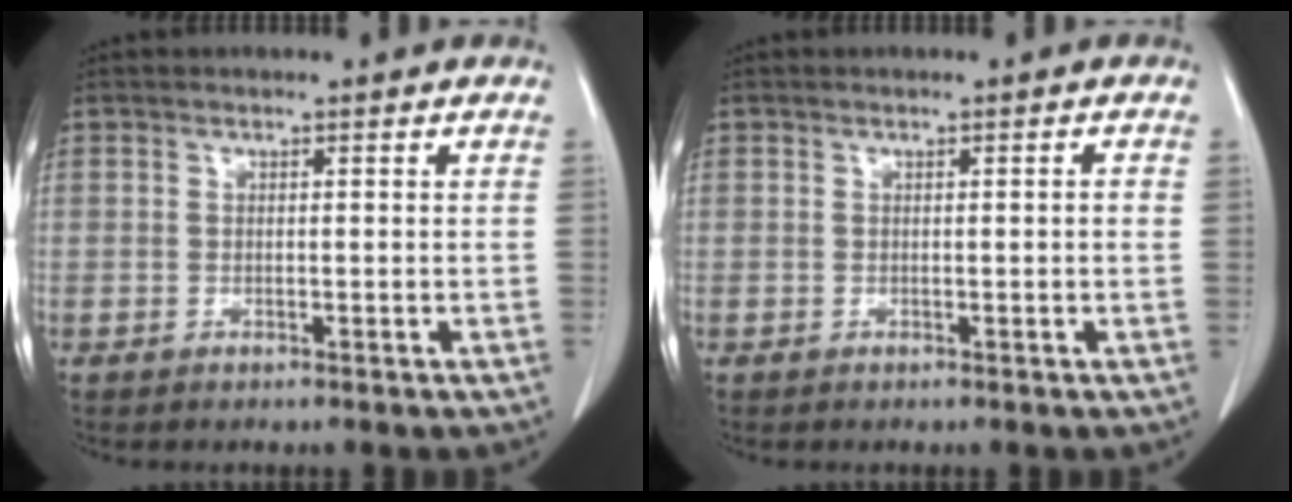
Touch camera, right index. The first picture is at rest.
{"total": 0.6, "force": [0.0, 0.0, 0.6], "torque": [-0.009, 0.000, 0.001]}